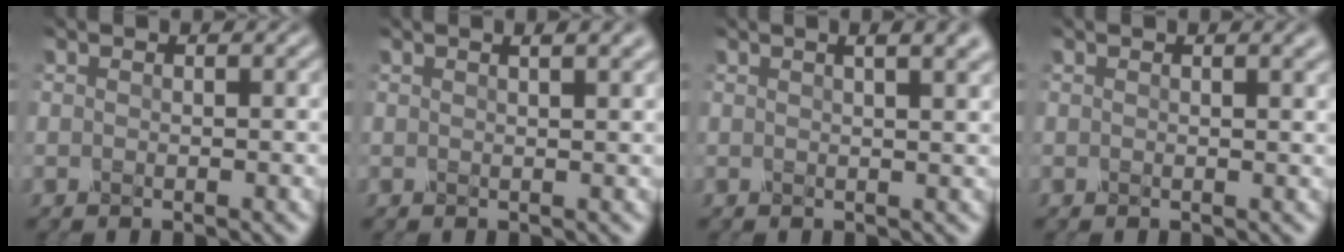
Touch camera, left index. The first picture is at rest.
{"total": 3.4, "force": [1.8, 1.3, 2.5], "torque": [-0.009, 0.013, 0.000]}
{"total": 6.0, "force": [3.2, 2.6, 4.3], "torque": [-0.018, 0.037, 0.004]}
{"total": 1.8, "force": [1.1, 0.6, 1.2], "torque": [-0.007, 0.003, 0.014]}